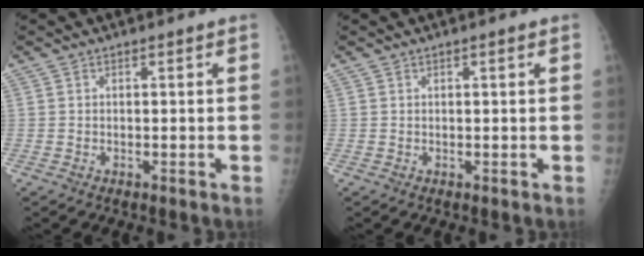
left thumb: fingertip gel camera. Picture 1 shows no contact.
{"total": 0.8, "force": [0.4, 0.1, 0.7], "torque": [-0.009, 0.001, 0.007]}